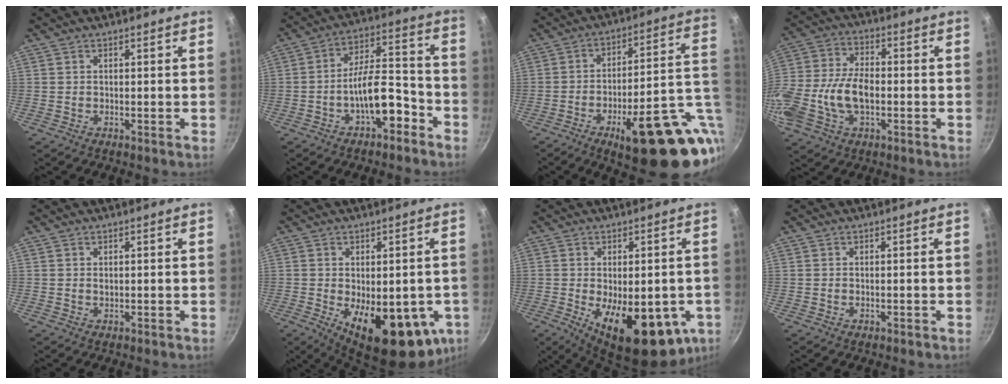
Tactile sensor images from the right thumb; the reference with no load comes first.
{"total": 11.3, "force": [-5.5, 4.7, 8.7], "torque": [-0.112, 0.065, -0.085]}
{"total": 25.7, "force": [-7.6, 8.9, 22.8], "torque": [-0.253, 0.012, -0.093]}
{"total": 15.3, "force": [-3.1, 9.2, 11.8], "torque": [-0.238, 0.028, -0.065]}
{"total": 0.7, "force": [0.1, 0.5, 0.5], "torque": [-0.007, 0.001, 0.001]}
{"total": 19.4, "force": [-5.0, 9.0, 16.4], "torque": [-0.182, -0.019, -0.050]}
{"total": 20.0, "force": [-5.5, 9.4, 16.8], "torque": [-0.202, -0.014, -0.060]}
{"total": 0.5, "force": [-0.2, 0.3, 0.4], "torque": [-0.006, 0.001, -0.004]}